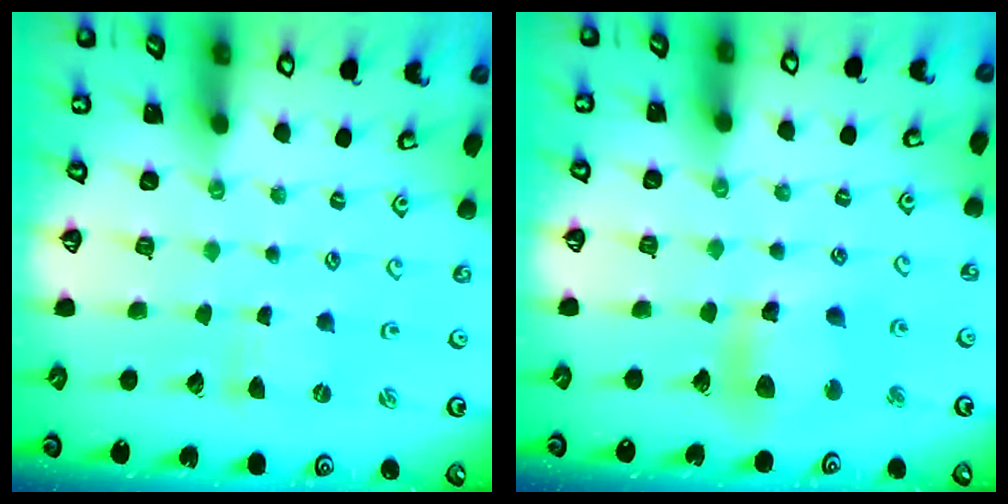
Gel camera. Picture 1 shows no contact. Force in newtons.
{"total": 10.5, "press": 10.3, "slide": 2.1}